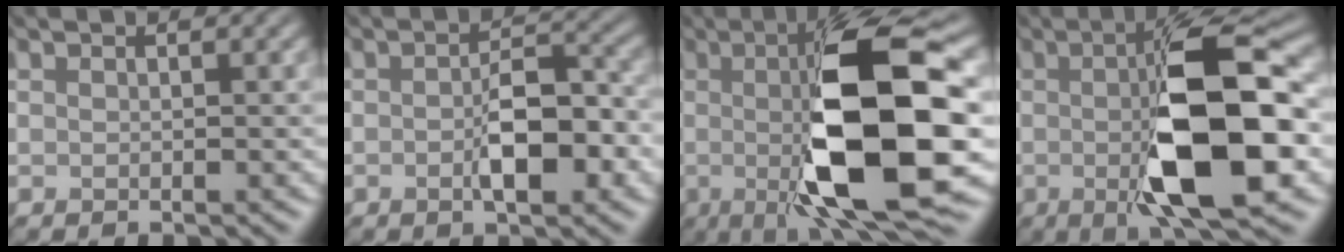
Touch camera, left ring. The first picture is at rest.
{"total": 5.1, "force": [-1.7, 2.4, 4.2], "torque": [-0.073, -0.002, -0.024]}
{"total": 13.0, "force": [-1.3, 3.3, 12.5], "torque": [-0.184, -0.012, -0.024]}
{"total": 11.8, "force": [-1.2, 3.5, 11.2], "torque": [-0.168, -0.001, -0.022]}